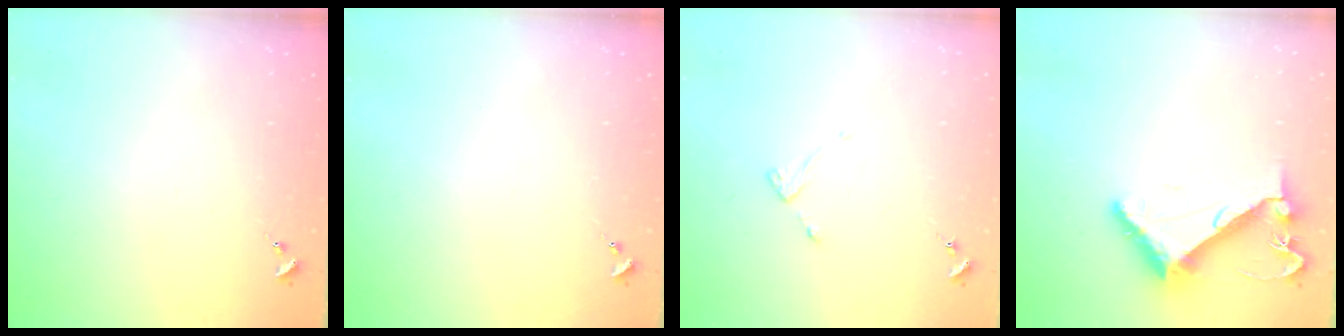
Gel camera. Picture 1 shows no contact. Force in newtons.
{"total": 0.0}
{"total": 2.7, "press": 2.6, "slide": 0.5}
{"total": 8.4, "press": 8.4, "slide": 0.4}